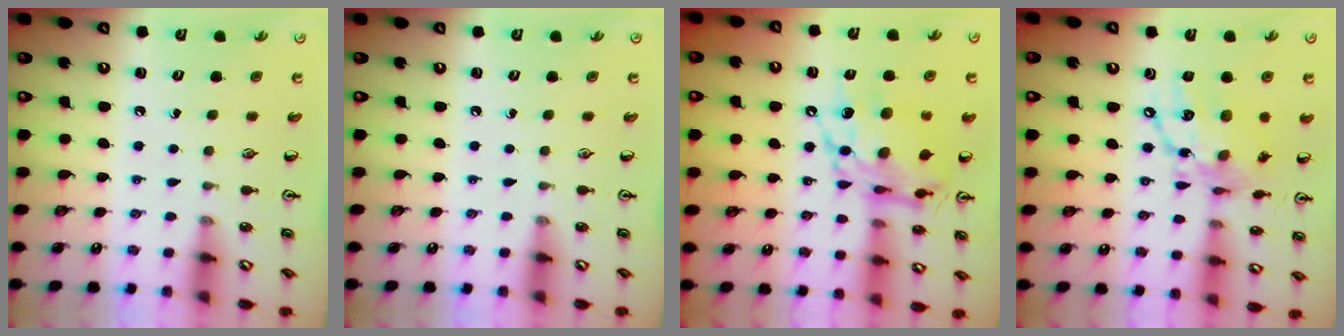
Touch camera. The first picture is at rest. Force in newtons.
{"total": 0.0}
{"total": 14.3, "press": 14.2, "slide": 1.3}
{"total": 14.7, "press": 14.7, "slide": 1.2}